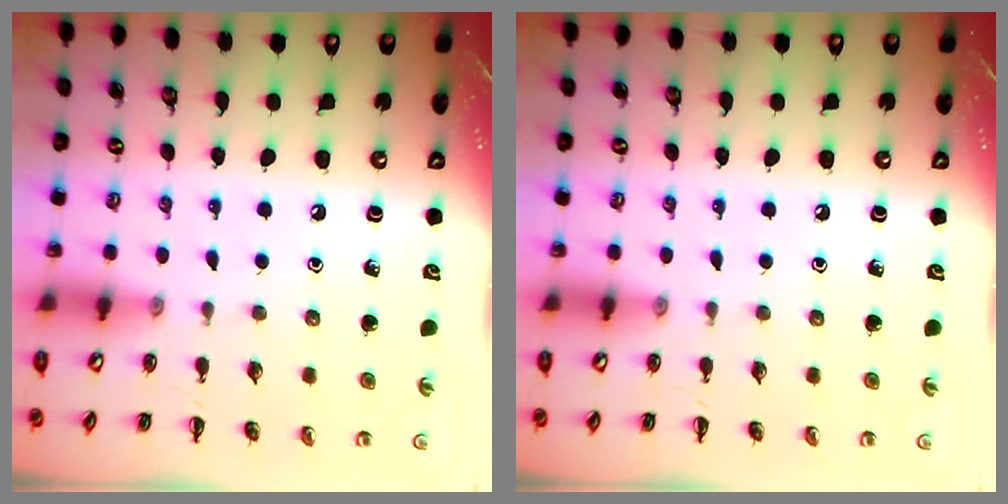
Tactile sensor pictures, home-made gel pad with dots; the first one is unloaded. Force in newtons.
{"total": 0.0}